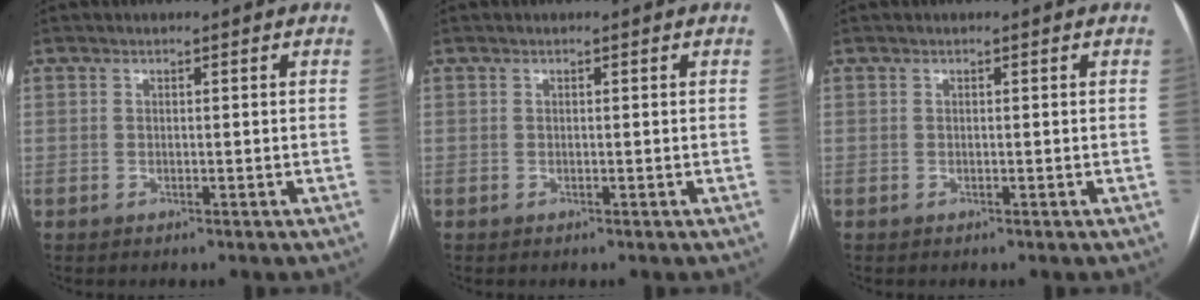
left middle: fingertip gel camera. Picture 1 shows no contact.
{"total": 0.0}
{"total": 0.0}